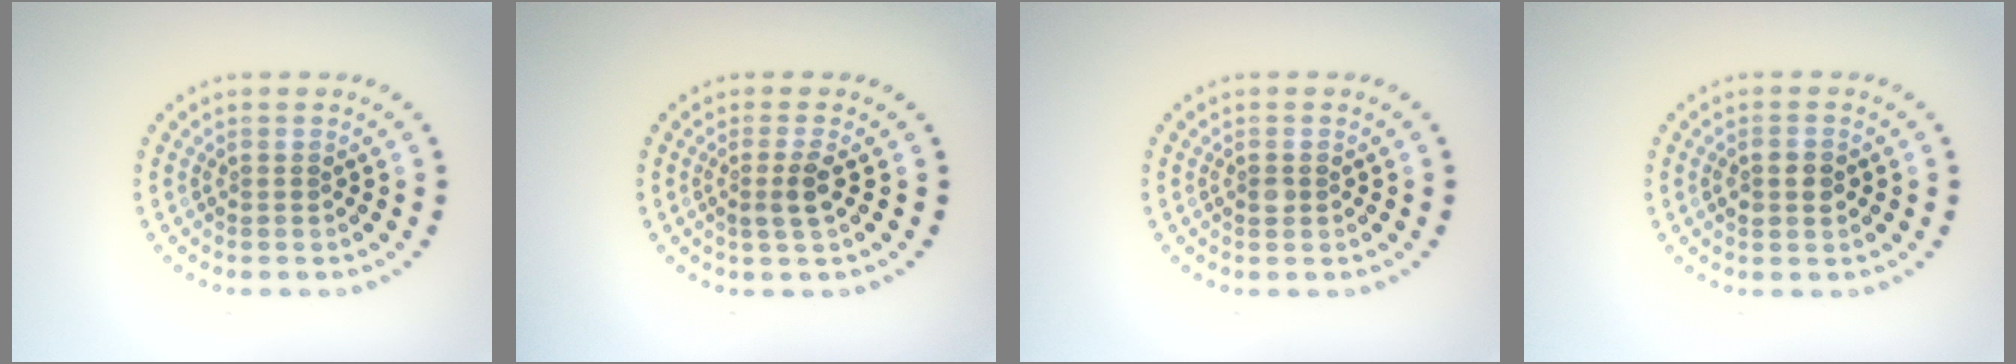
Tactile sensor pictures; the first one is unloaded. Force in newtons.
{"total": 1.8, "press": 1.5, "slide": 1.0}
{"total": 1.0, "press": 0.9, "slide": 0.1}
{"total": 1.8, "press": 1.8, "slide": 0.2}